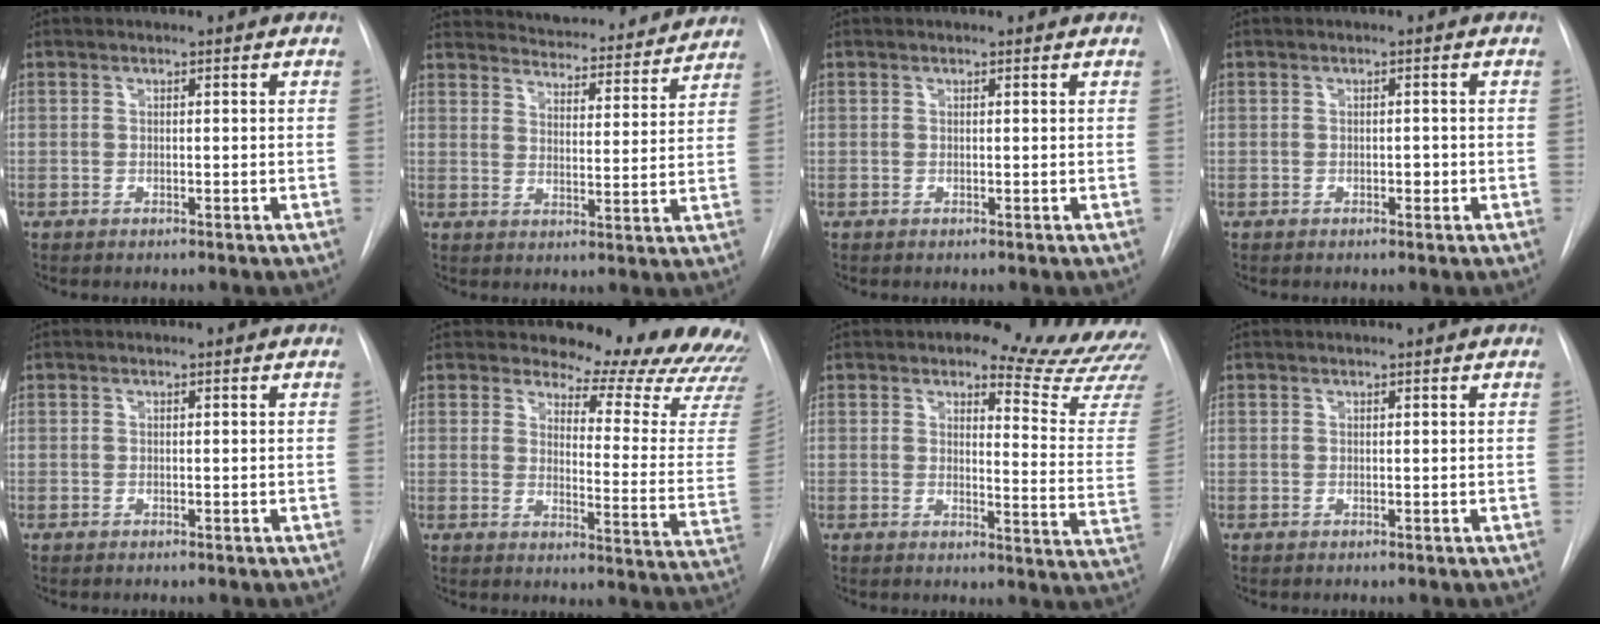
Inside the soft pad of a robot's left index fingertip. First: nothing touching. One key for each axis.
{"total": 20.4, "fx": 19.2, "fy": 4.3, "fz": 5.3, "tx": -0.081, "ty": -0.010, "tz": 0.245}
{"total": 1.0, "fx": 1.0, "fy": 0.4, "fz": 0.1, "tx": -0.010, "ty": 0.009, "tz": 0.010}
{"total": 0.9, "fx": -0.3, "fy": 0.6, "fz": 0.7, "tx": -0.009, "ty": 0.002, "tz": -0.004}
{"total": 0.0}
{"total": 20.1, "fx": 19.0, "fy": 3.5, "fz": 5.7, "tx": -0.054, "ty": -0.129, "tz": 0.198}
{"total": 15.8, "fx": 14.8, "fy": 3.2, "fz": 4.4, "tx": -0.021, "ty": -0.099, "tz": 0.143}
{"total": 1.2, "fx": 1.1, "fy": 0.1, "fz": 0.4, "tx": -0.006, "ty": 0.013, "tz": 0.017}